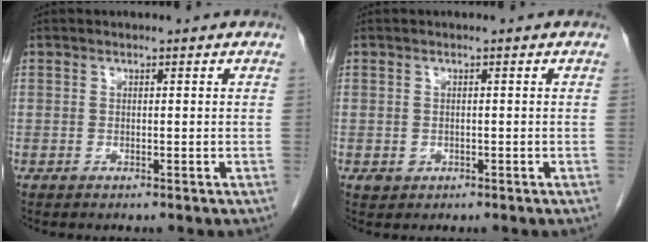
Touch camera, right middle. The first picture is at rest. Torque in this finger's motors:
{"motor_torque": [0.30, -0.09, 0.03, 0.01]}